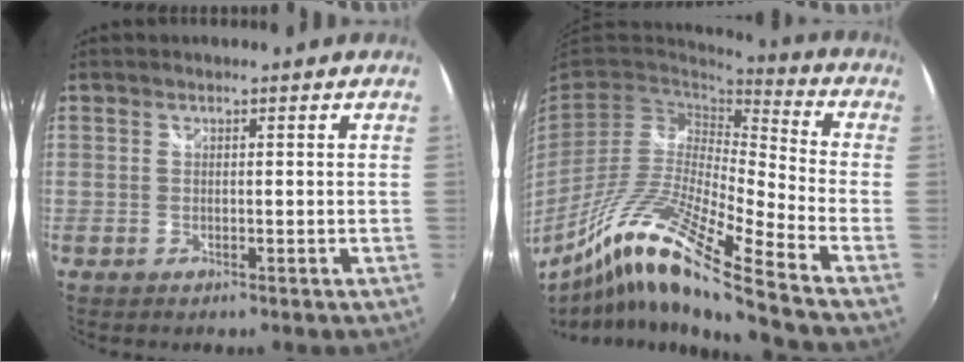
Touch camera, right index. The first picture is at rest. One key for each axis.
{"total": 19.4, "fx": -12.7, "fy": 0.6, "fz": 14.6, "tx": -0.261, "ty": -0.042, "tz": -0.246}